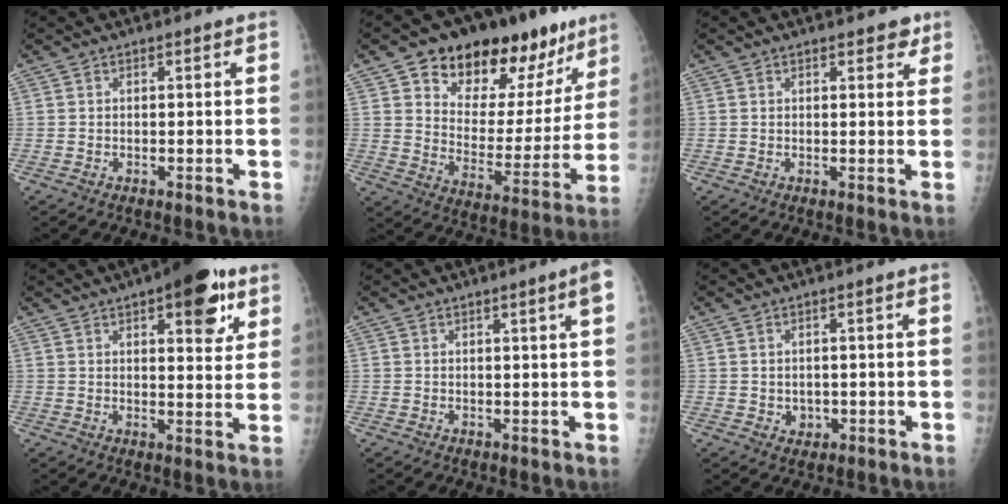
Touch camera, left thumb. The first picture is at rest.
{"total": 24.2, "force": [14.5, 12.6, 14.7], "torque": [-0.163, -0.042, 0.225]}
{"total": 2.8, "force": [1.8, 1.3, 1.6], "torque": [-0.001, -0.006, 0.020]}
{"total": 12.9, "force": [6.6, 5.0, 9.8], "torque": [-0.095, -0.022, 0.083]}
{"total": 3.3, "force": [1.3, -0.3, 3.0], "torque": [-0.042, -0.004, 0.019]}
{"total": 2.2, "force": [-0.2, 2.0, 1.1], "torque": [-0.006, 0.001, 0.004]}